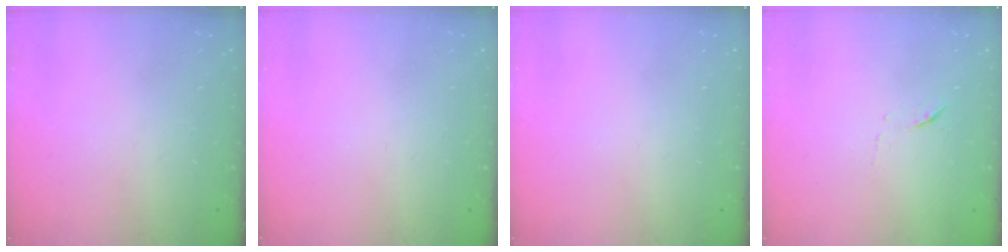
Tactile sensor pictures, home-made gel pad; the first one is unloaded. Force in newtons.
{"total": 0.0}
{"total": 0.0}
{"total": 5.0, "press": 4.8, "slide": 1.4}